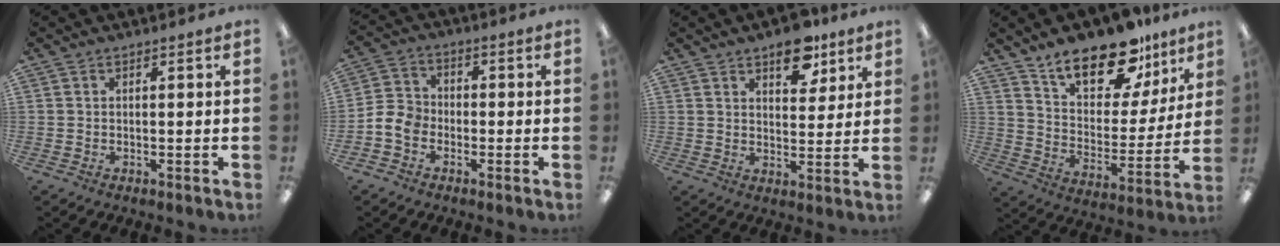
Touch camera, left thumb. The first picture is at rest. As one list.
[{"total": 6.0, "force": [-2.7, 4.6, 2.7], "torque": [-0.056, 0.018, -0.046]}, {"total": 9.3, "force": [6.2, 4.8, 5.0], "torque": [-0.042, -0.035, 0.102]}, {"total": 19.1, "force": [14.5, 8.2, 9.4], "torque": [-0.149, -0.093, 0.251]}]